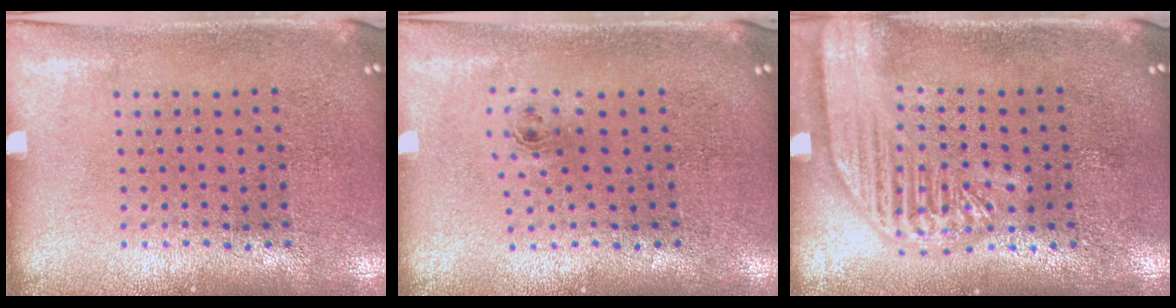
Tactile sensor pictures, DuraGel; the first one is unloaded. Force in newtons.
{"total": 0.8, "press": 0.4, "slide": 0.7}
{"total": 2.5, "press": 2.5, "slide": 0.2}